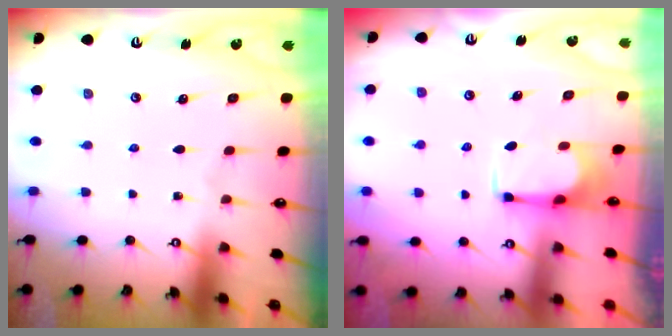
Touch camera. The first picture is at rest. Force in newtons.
{"total": 6.4, "press": 6.4, "slide": 0.7}